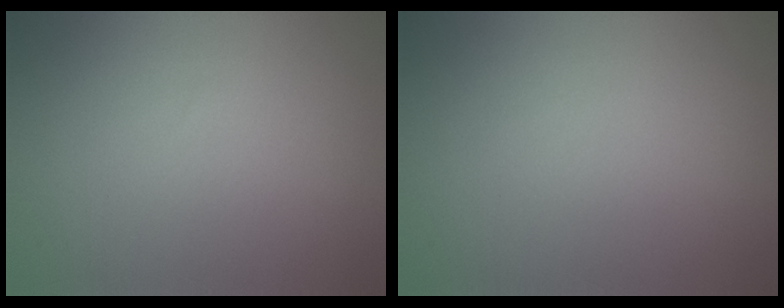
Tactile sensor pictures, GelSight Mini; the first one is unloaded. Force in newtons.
{"total": 0.0}